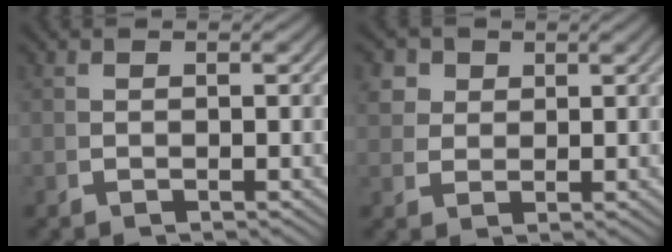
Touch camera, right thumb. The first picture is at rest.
{"total": 4.1, "force": [2.0, 3.1, 1.8], "torque": [-0.043, -0.005, 0.043]}